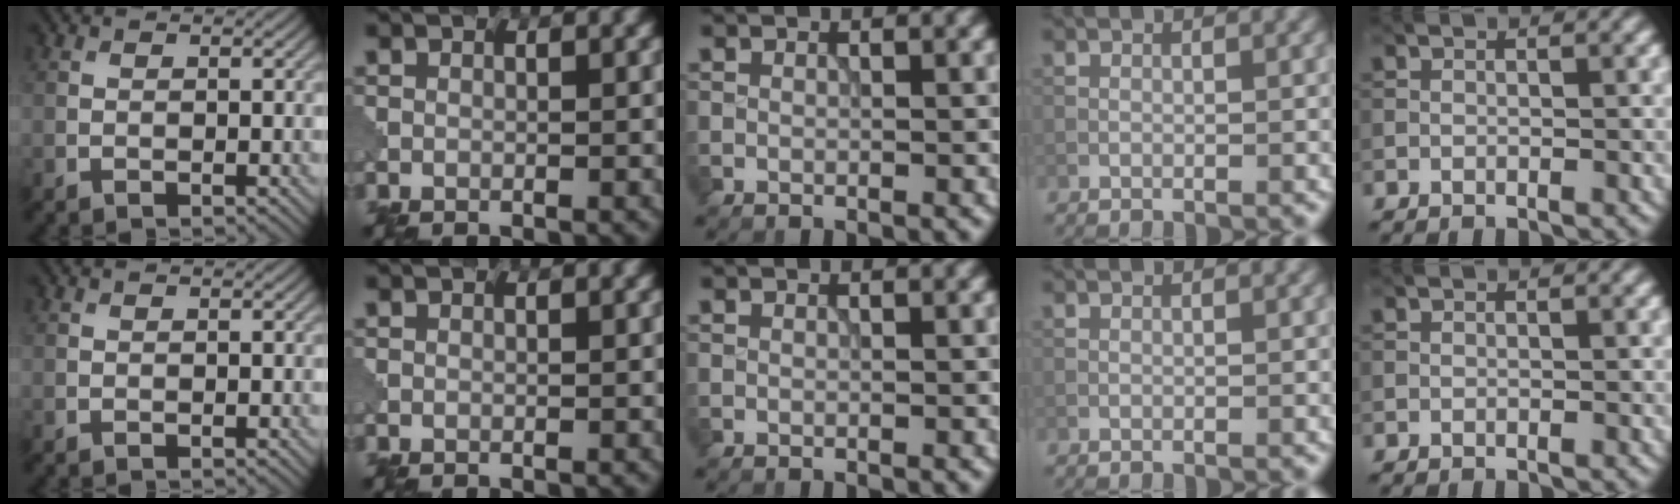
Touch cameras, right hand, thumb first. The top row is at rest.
{}